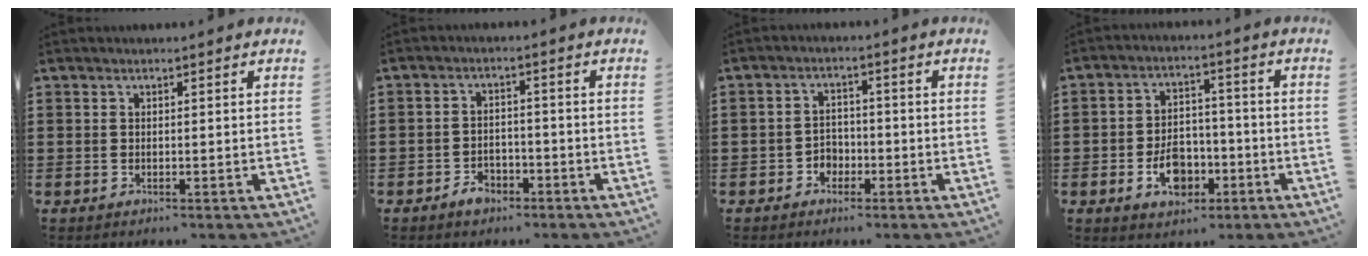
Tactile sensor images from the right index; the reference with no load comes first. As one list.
[{"total": 3.1, "force": [-2.2, 1.9, 1.1], "torque": [-0.022, 0.005, -0.044]}, {"total": 2.7, "force": [-1.6, 2.1, 0.7], "torque": [-0.021, 0.005, -0.034]}, {"total": 6.6, "force": [-2.5, 4.5, 4.1], "torque": [-0.054, 0.001, -0.050]}]